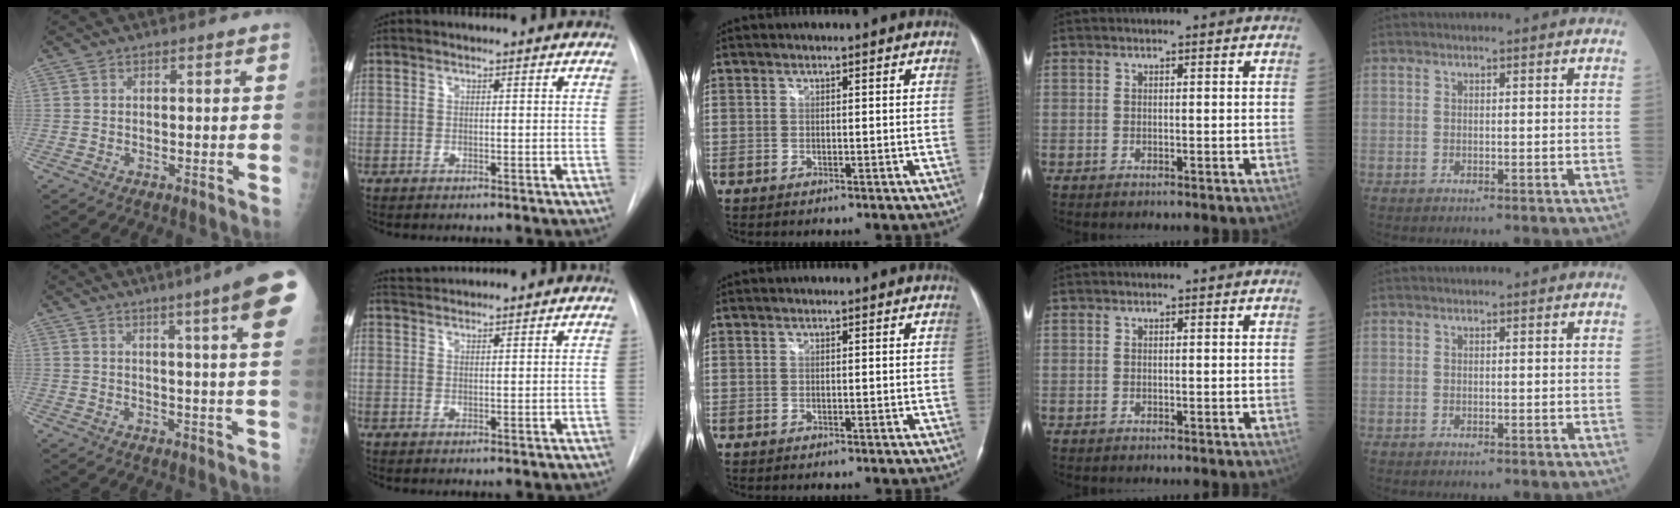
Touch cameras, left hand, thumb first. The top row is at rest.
{"thumb": {"total": 14.6, "force": [8.2, 0.0, 12.0], "torque": [-0.149, -0.027, 0.085]}, "index": {"total": 3.4, "force": [3.4, 0.0, 0.5], "torque": [-0.012, 0.027, 0.065]}}